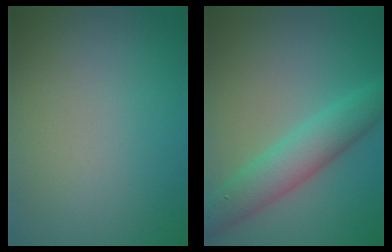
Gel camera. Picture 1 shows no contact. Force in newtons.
{"total": 5.3, "press": 5.3, "slide": 0.2}